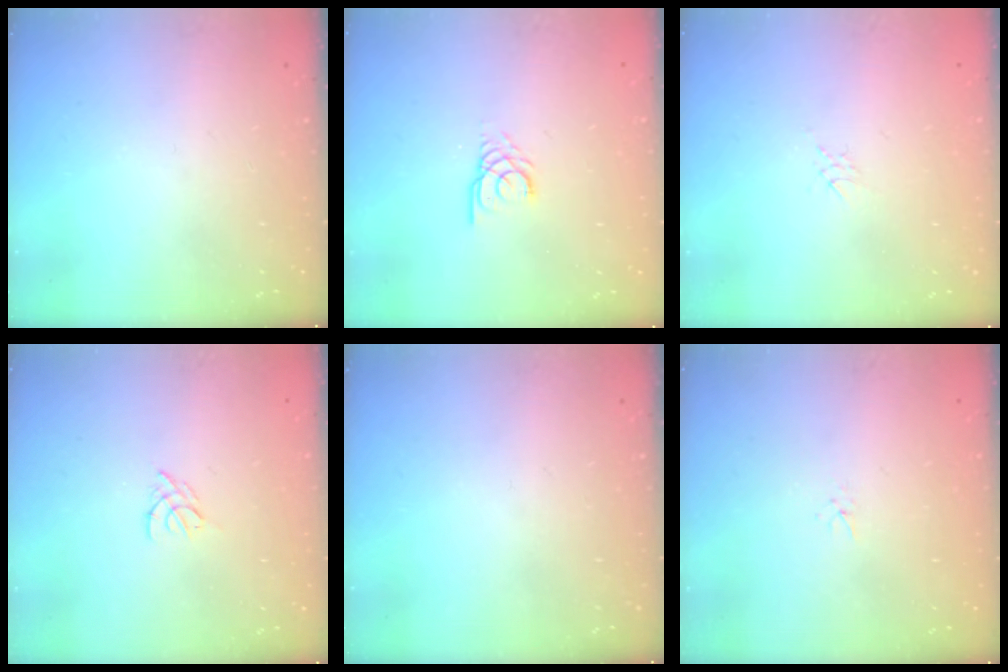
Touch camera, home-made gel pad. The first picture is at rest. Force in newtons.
{"total": 3.0, "press": 3.0, "slide": 0.3}
{"total": 2.2, "press": 2.2, "slide": 0.4}
{"total": 4.3, "press": 4.2, "slide": 0.7}
{"total": 0.0}
{"total": 1.6, "press": 1.6, "slide": 0.2}